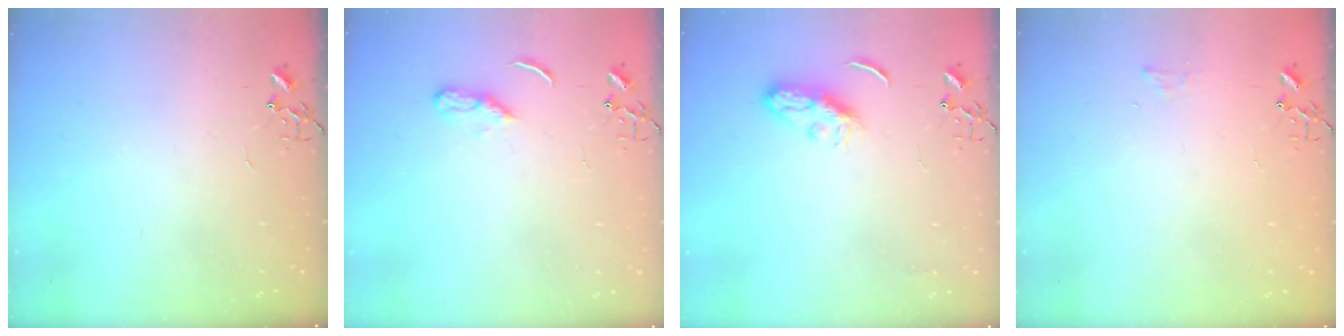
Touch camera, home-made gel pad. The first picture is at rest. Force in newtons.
{"total": 5.3, "press": 5.2, "slide": 0.7}
{"total": 6.7, "press": 6.7, "slide": 0.5}
{"total": 5.1, "press": 5.0, "slide": 0.6}